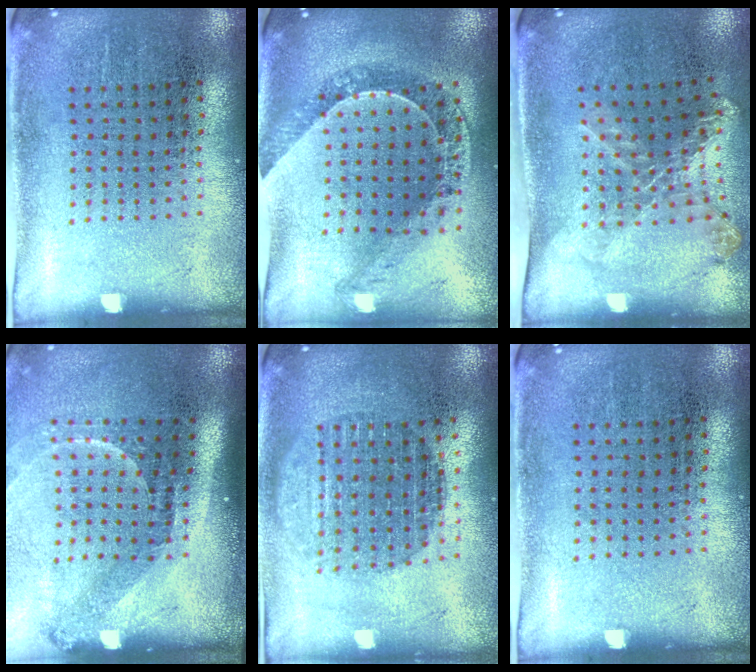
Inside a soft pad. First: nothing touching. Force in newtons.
{"total": 1.1, "press": 1.1, "slide": 0.2}
{"total": 1.5, "press": 1.3, "slide": 0.8}
{"total": 2.2, "press": 1.5, "slide": 1.6}
{"total": 1.7, "press": 1.4, "slide": 0.9}
{"total": 0.0}